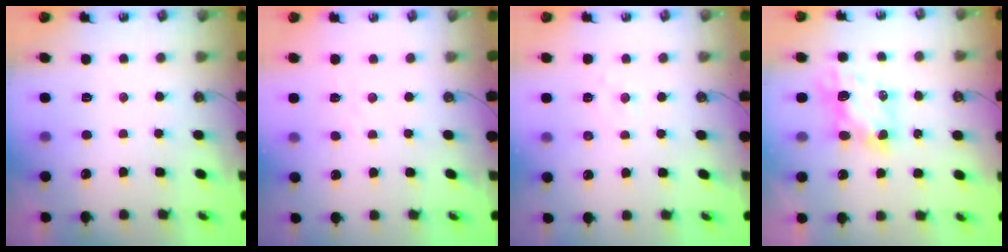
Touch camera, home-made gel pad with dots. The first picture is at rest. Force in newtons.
{"total": 2.1, "press": 2.1, "slide": 0.4}
{"total": 4.8, "press": 4.7, "slide": 0.5}
{"total": 6.0, "press": 6.0, "slide": 0.1}